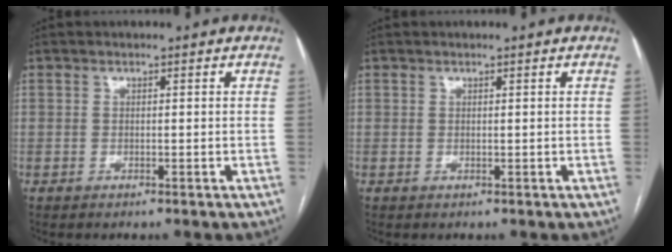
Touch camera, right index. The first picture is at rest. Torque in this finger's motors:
{"motor_torque": [0.00, 0.00, 0.00, 0.00]}